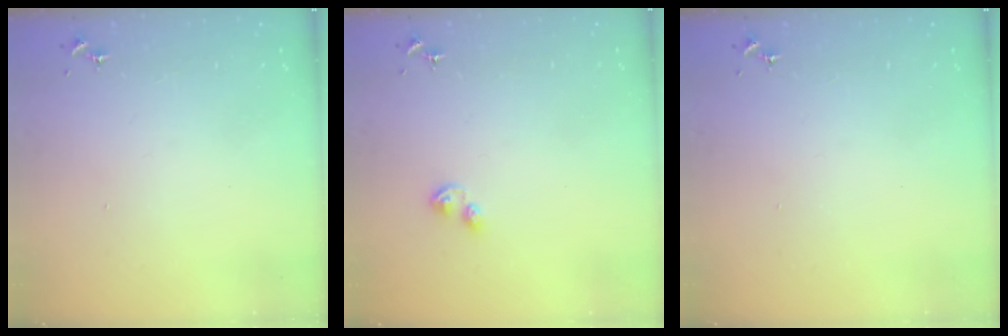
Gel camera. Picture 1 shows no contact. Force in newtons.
{"total": 3.4, "press": 3.4, "slide": 0.5}
{"total": 0.0}